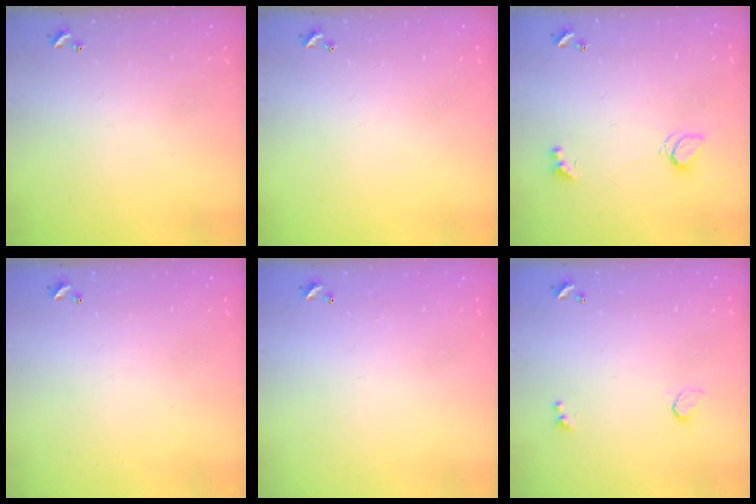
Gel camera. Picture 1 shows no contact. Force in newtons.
{"total": 0.0}
{"total": 2.0, "press": 1.9, "slide": 0.5}
{"total": 2.7, "press": 2.7, "slide": 0.1}
{"total": 2.8, "press": 2.8, "slide": 0.1}
{"total": 1.0, "press": 0.7, "slide": 0.7}